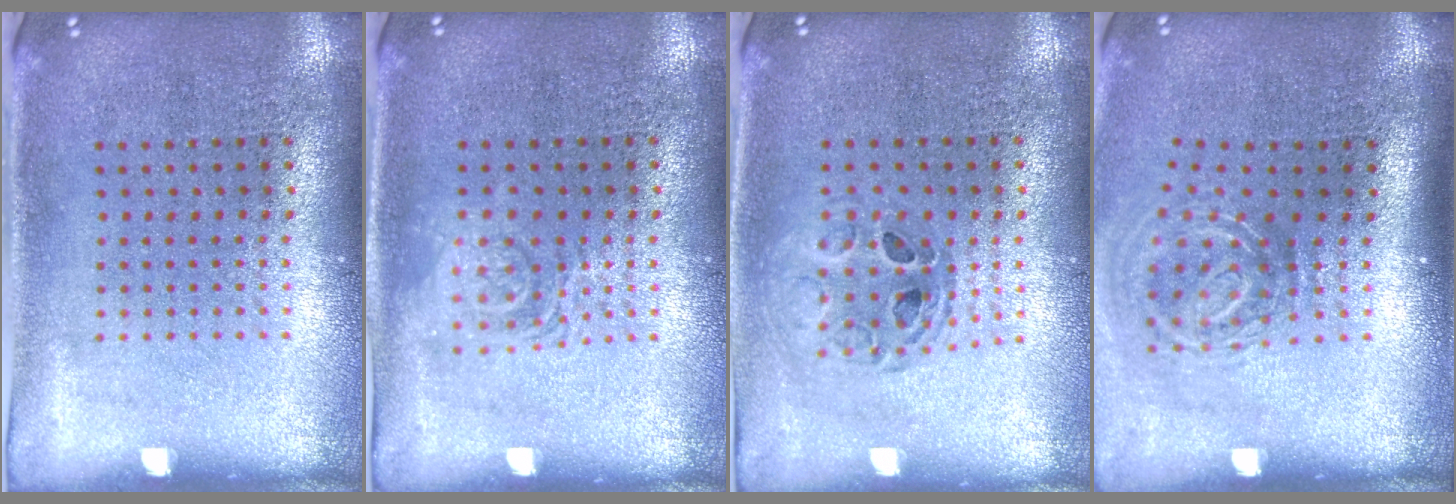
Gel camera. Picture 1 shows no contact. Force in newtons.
{"total": 1.1, "press": 1.1, "slide": 0.2}
{"total": 0.8, "press": 0.8, "slide": 0.1}
{"total": 2.0, "press": 1.2, "slide": 1.6}